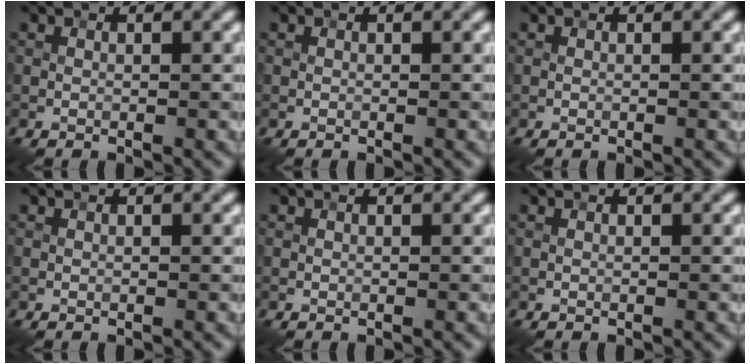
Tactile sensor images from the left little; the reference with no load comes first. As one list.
[{"total": 0.0}, {"total": 0.0}, {"total": 0.0}, {"total": 0.0}, {"total": 0.0}]